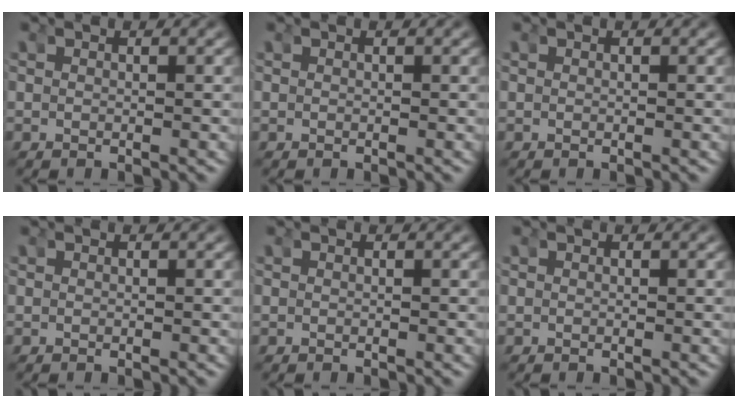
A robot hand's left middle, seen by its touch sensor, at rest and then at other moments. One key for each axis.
{"total": 0.0}
{"total": 0.0}
{"total": 0.0}
{"total": 0.0}
{"total": 0.0}